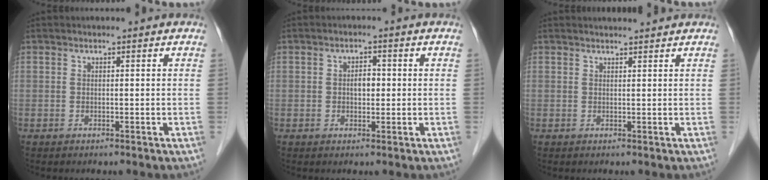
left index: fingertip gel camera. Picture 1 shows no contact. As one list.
[{"total": 2.2, "force": [0.0, 1.3, 1.8], "torque": [-0.030, 0.005, 0.000]}, {"total": 3.0, "force": [2.9, 0.0, 0.7], "torque": [-0.012, 0.014, 0.039]}]